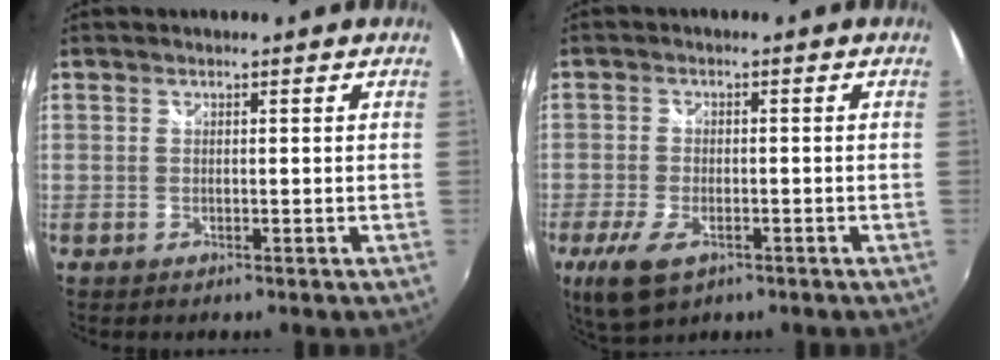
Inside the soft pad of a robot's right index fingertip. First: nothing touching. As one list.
[{"total": 8.3, "force": [-4.5, 4.1, 5.6], "torque": [-0.136, -0.025, -0.080]}]